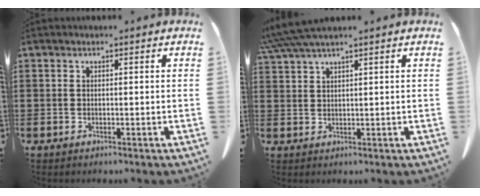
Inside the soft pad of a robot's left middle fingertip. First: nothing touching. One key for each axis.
{"total": 3.7, "fx": 3.2, "fy": -0.1, "fz": 1.9, "tx": -0.046, "ty": -0.006, "tz": 0.060}